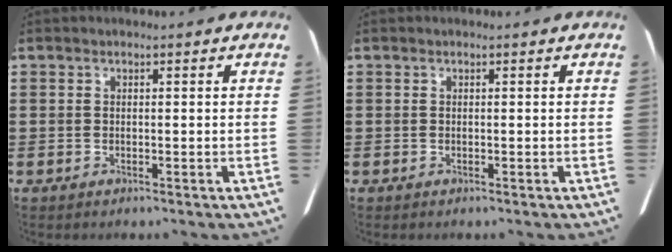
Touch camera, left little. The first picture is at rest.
{"total": 0.0}